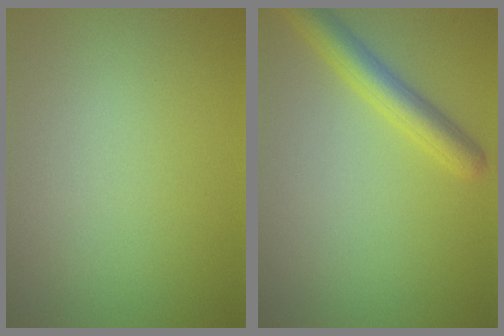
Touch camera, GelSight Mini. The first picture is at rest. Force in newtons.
{"total": 3.8, "press": 3.8, "slide": 0.2}